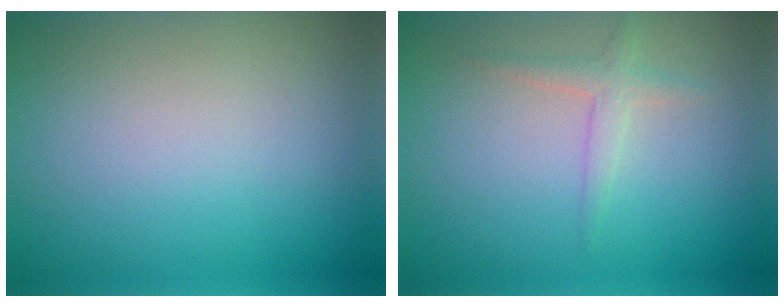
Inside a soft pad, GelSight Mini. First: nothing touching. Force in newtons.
{"total": 1.6, "press": 1.6, "slide": 0.0}